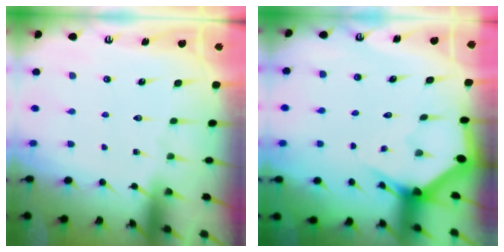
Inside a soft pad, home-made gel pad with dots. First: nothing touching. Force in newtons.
{"total": 2.9, "press": 2.9, "slide": 0.0}